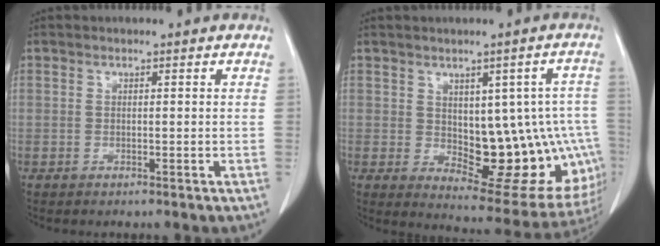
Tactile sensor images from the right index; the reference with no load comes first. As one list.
[{"total": 17.5, "force": [-1.5, 8.4, 15.2], "torque": [-0.134, 0.017, 0.009]}]